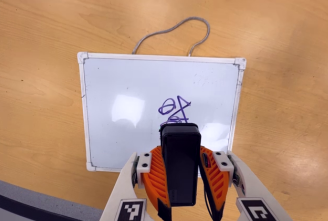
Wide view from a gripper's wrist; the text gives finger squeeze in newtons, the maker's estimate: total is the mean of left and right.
{"total": 7.2, "left": 6.0, "right": 8.4}